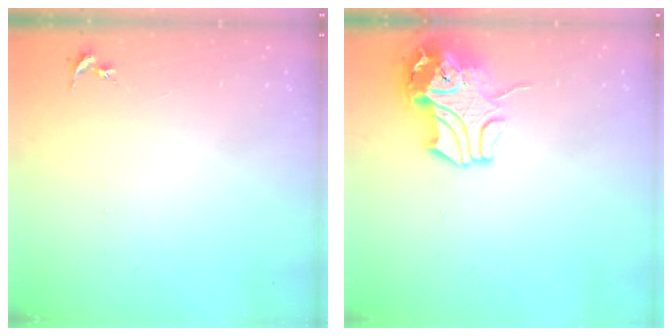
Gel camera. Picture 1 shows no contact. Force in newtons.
{"total": 12.0, "press": 11.8, "slide": 2.0}